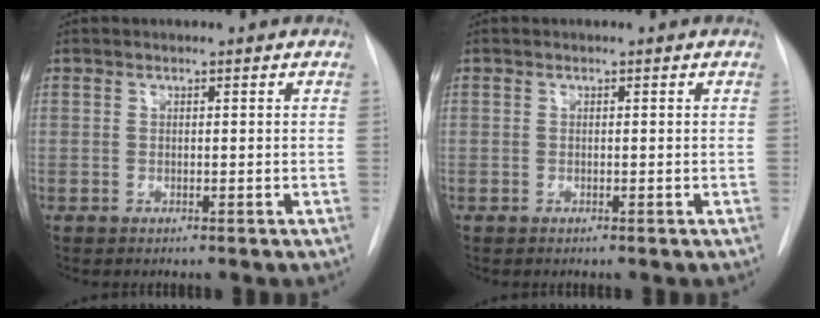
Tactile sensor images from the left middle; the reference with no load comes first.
{"total": 0.0}